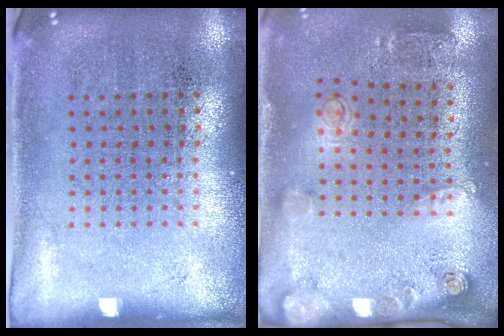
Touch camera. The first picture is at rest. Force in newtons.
{"total": 2.0, "press": 1.4, "slide": 1.4}